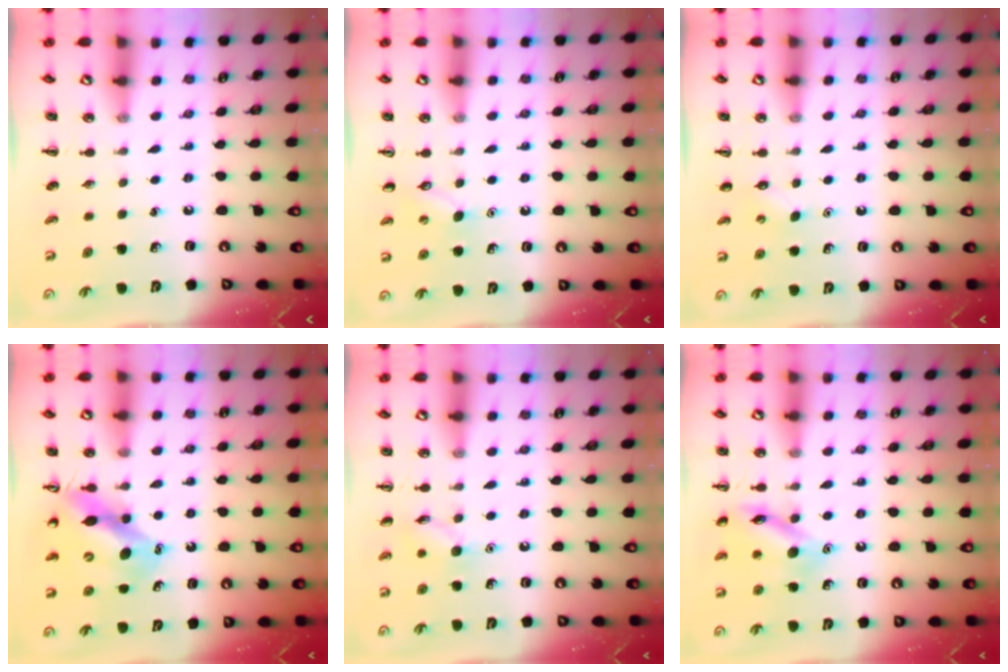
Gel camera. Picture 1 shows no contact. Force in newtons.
{"total": 6.4, "press": 6.2, "slide": 1.7}
{"total": 2.8, "press": 2.7, "slide": 0.8}
{"total": 12.2, "press": 11.6, "slide": 3.9}
{"total": 8.1, "press": 8.1, "slide": 0.5}
{"total": 13.6, "press": 13.6, "slide": 1.1}